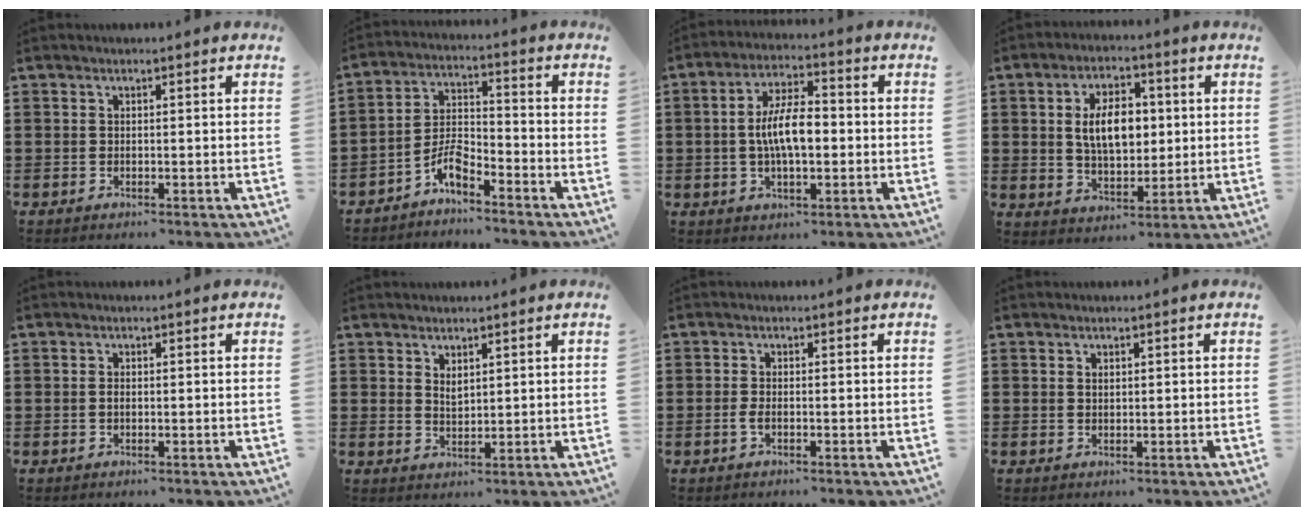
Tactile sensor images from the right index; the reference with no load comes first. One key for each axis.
{"total": 5.2, "fx": -4.2, "fy": 1.6, "fz": 2.7, "tx": -0.071, "ty": 0.003, "tz": -0.088}
{"total": 7.7, "fx": -0.5, "fy": 3.1, "fz": 7.0, "tx": -0.140, "ty": 0.005, "tz": -0.013}
{"total": 8.2, "fx": 1.2, "fy": 4.7, "fz": 6.6, "tx": -0.127, "ty": 0.008, "tz": 0.014}
{"total": 0.8, "fx": -0.1, "fy": 0.4, "fz": 0.7, "tx": -0.015, "ty": 0.001, "tz": -0.002}
{"total": 1.9, "fx": 1.5, "fy": 0.9, "fz": 0.8, "tx": -0.009, "ty": -0.002, "tz": 0.026}
{"total": 1.3, "fx": -0.4, "fy": 0.5, "fz": 1.1, "tx": -0.030, "ty": -0.004, "tz": -0.010}
{"total": 0.7, "fx": 0.4, "fy": 0.5, "fz": 0.4, "tx": -0.008, "ty": 0.002, "tz": 0.007}